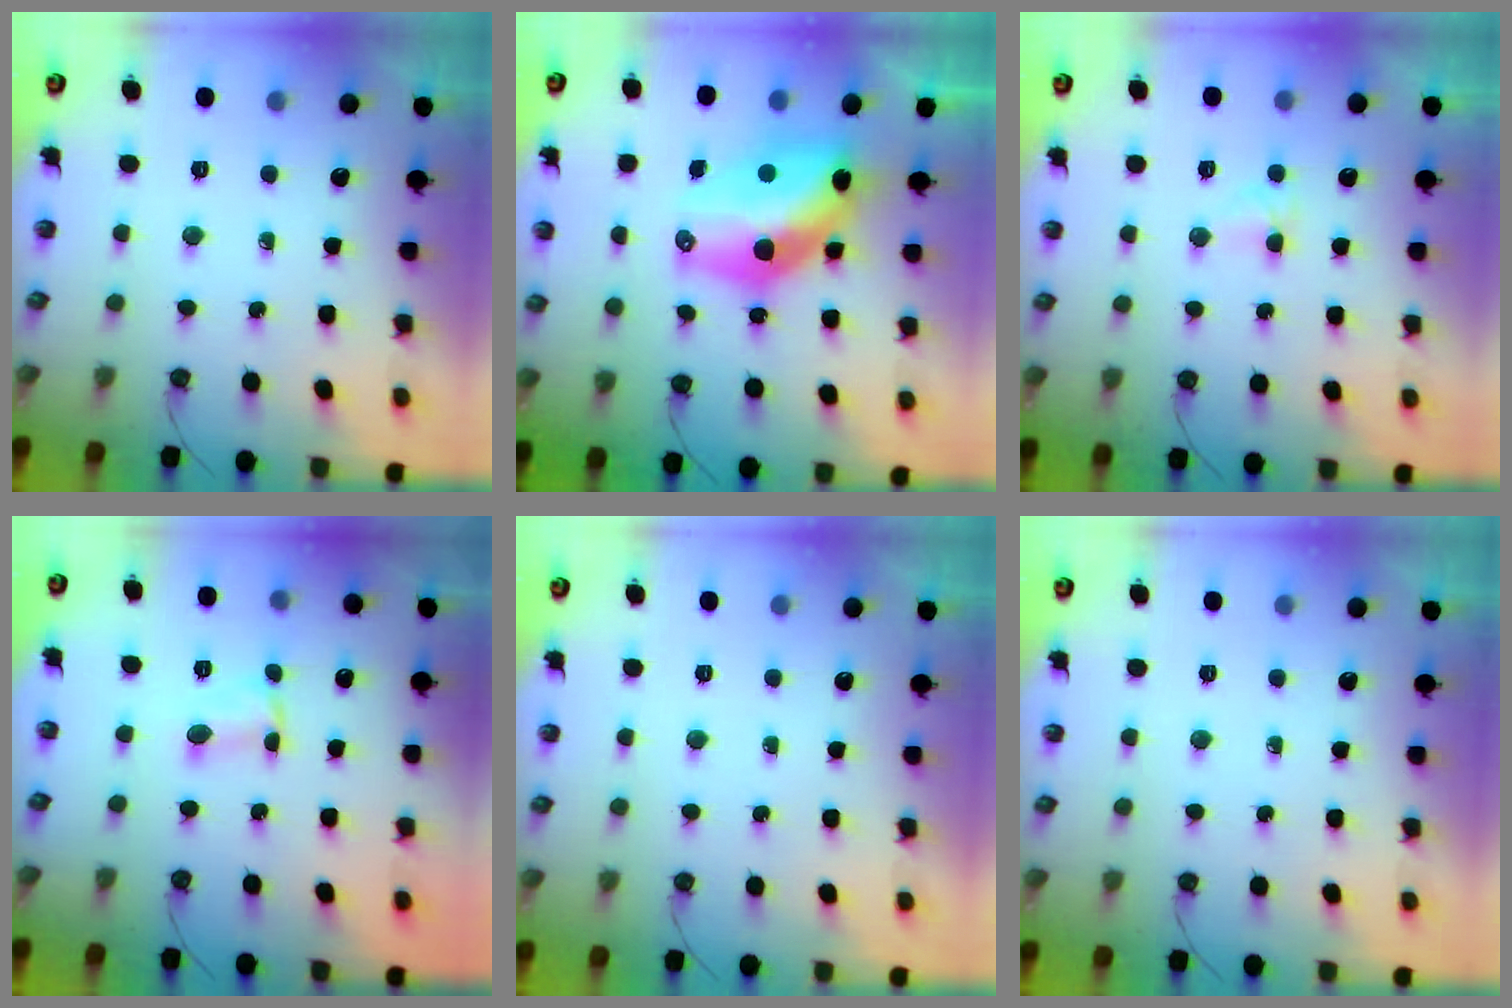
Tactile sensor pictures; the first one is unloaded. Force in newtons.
{"total": 13.7, "press": 13.7, "slide": 1.0}
{"total": 2.5, "press": 2.5, "slide": 0.3}
{"total": 1.4, "press": 1.4, "slide": 0.2}
{"total": 0.0}
{"total": 0.0}